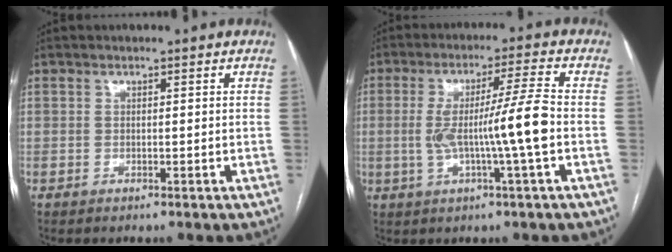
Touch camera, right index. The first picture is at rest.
{"total": 9.9, "force": [-1.3, -1.1, 9.7], "torque": [-0.181, 0.005, -0.021]}